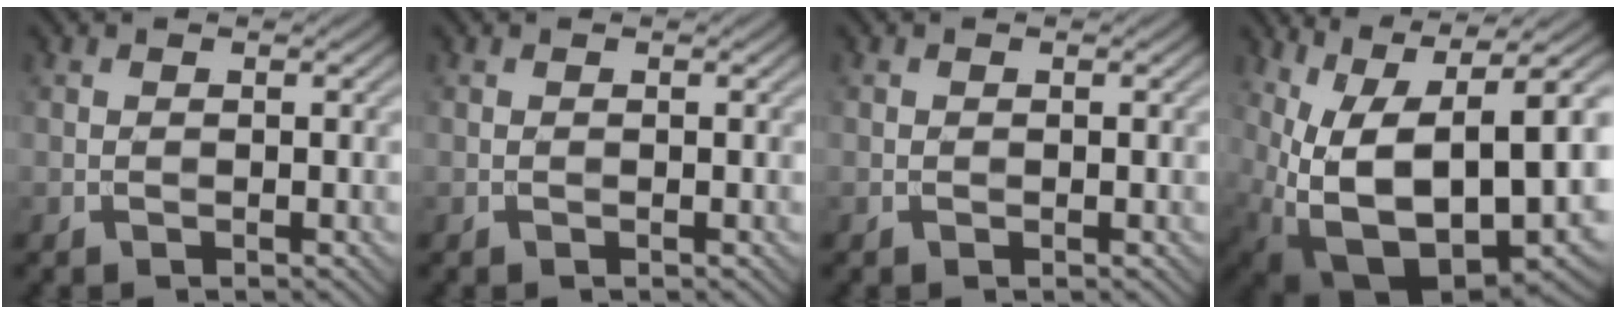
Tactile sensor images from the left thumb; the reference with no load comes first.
{"total": 0.0}
{"total": 0.0}
{"total": 19.0, "force": [0.3, 11.2, 15.3], "torque": [-0.262, -0.031, 0.048]}